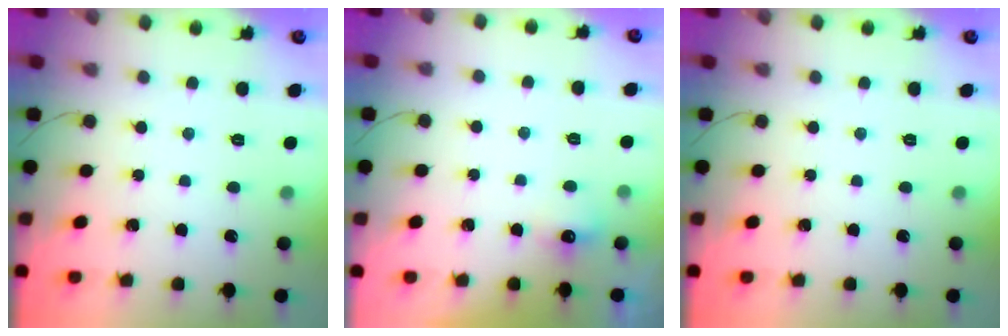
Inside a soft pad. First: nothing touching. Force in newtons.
{"total": 6.8, "press": 4.4, "slide": 5.2}
{"total": 0.0}